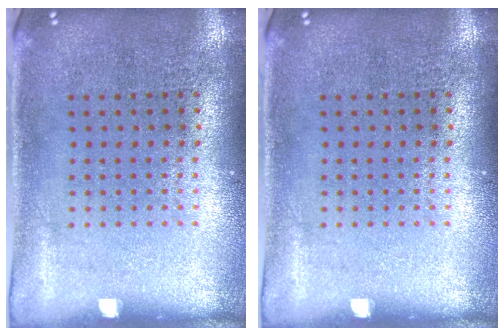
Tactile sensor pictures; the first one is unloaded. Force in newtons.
{"total": 0.0}